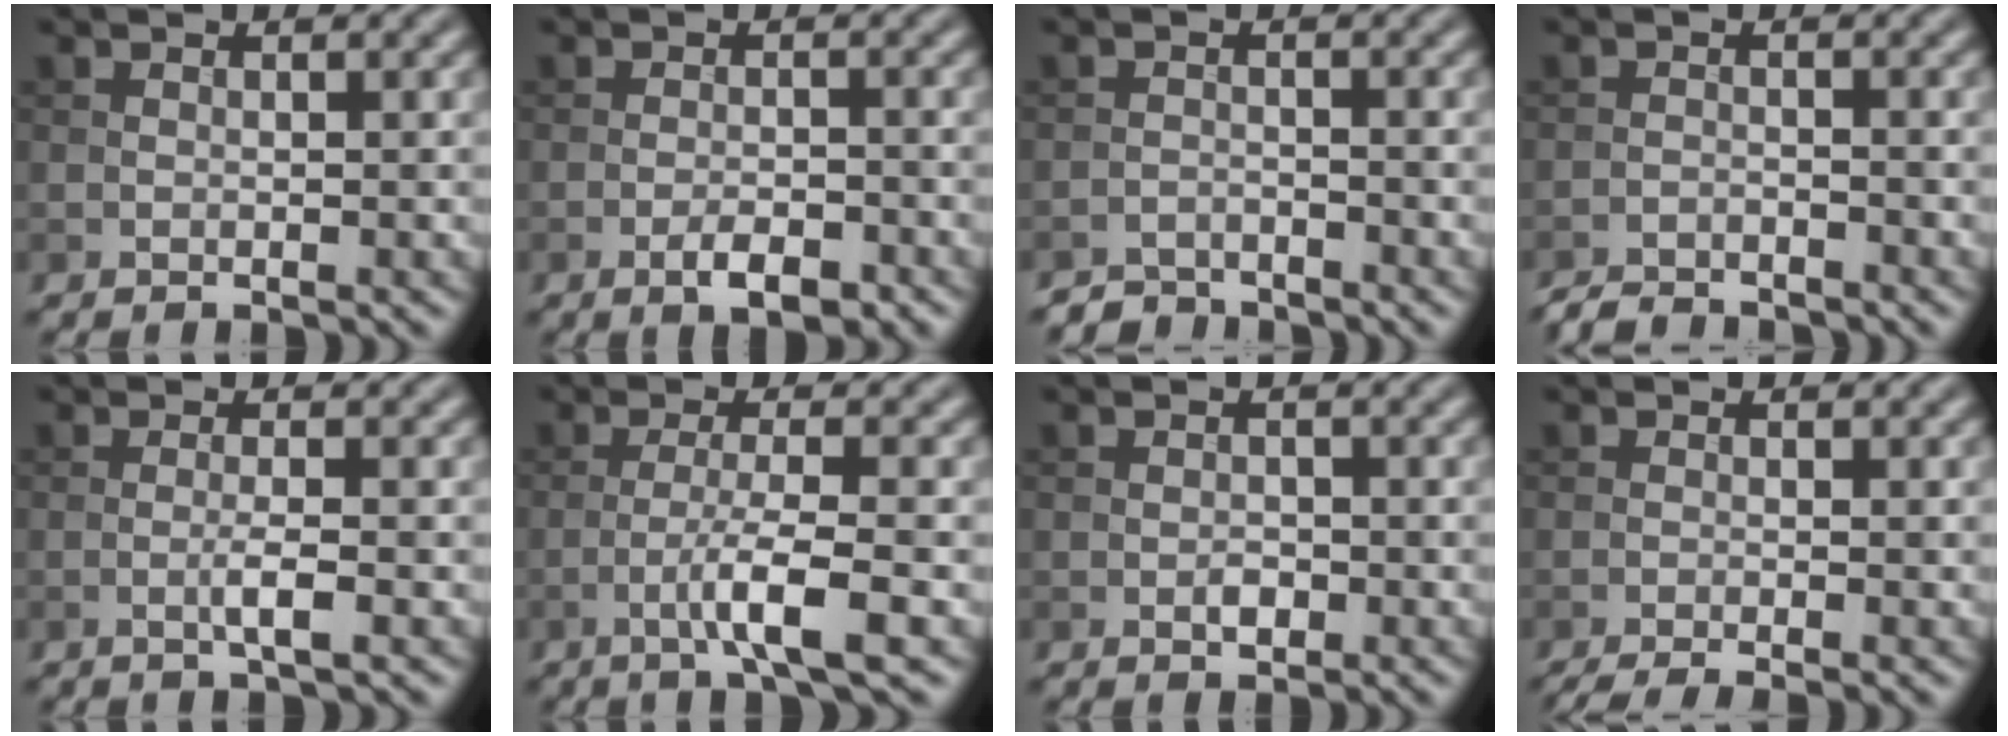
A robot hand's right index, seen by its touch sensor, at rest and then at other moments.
{"total": 2.9, "force": [-1.6, 1.0, 2.2], "torque": [-0.036, 0.000, -0.027]}
{"total": 2.2, "force": [-2.1, 0.4, -0.1], "torque": [0.006, 0.004, -0.041]}
{"total": 2.7, "force": [-2.6, 0.4, 0.4], "torque": [-0.005, -0.004, -0.053]}
{"total": 1.8, "force": [-0.5, 0.1, 1.7], "torque": [-0.033, 0.001, -0.013]}
{"total": 4.2, "force": [-1.7, 0.4, 3.9], "torque": [-0.070, 0.008, -0.038]}
{"total": 1.2, "force": [-0.4, 0.8, 0.8], "torque": [-0.013, 0.000, -0.009]}
{"total": 3.3, "force": [-2.2, 0.6, 2.4], "torque": [-0.035, -0.003, -0.043]}